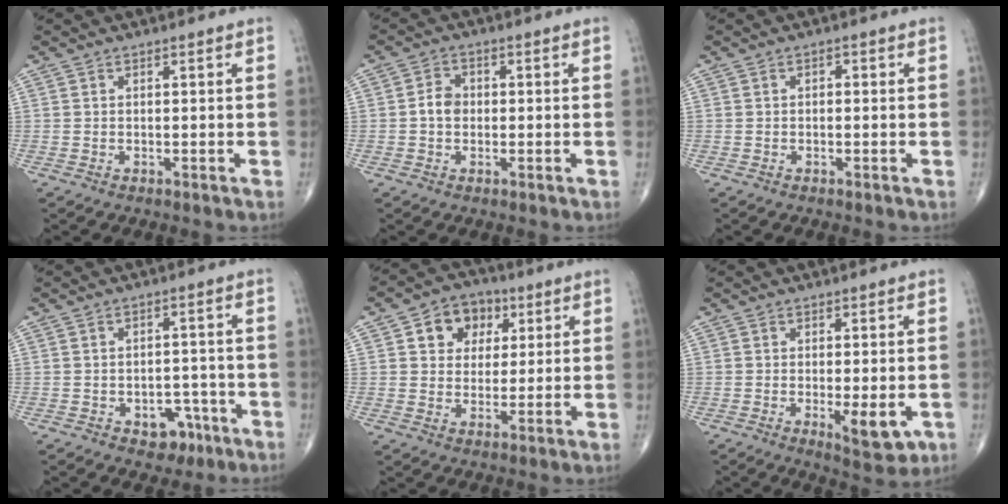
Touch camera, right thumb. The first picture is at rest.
{"total": 3.5, "force": [-0.3, 2.8, 2.1], "torque": [-0.028, 0.011, -0.012]}
{"total": 0.6, "force": [-0.1, 0.5, 0.4], "torque": [-0.002, 0.001, -0.005]}
{"total": 5.5, "force": [-2.8, 3.9, 2.8], "torque": [-0.008, 0.024, -0.033]}
{"total": 9.2, "force": [3.4, 7.3, 4.4], "torque": [-0.028, -0.003, 0.051]}
{"total": 6.4, "force": [-1.6, 2.3, 5.8], "torque": [-0.079, -0.016, -0.017]}